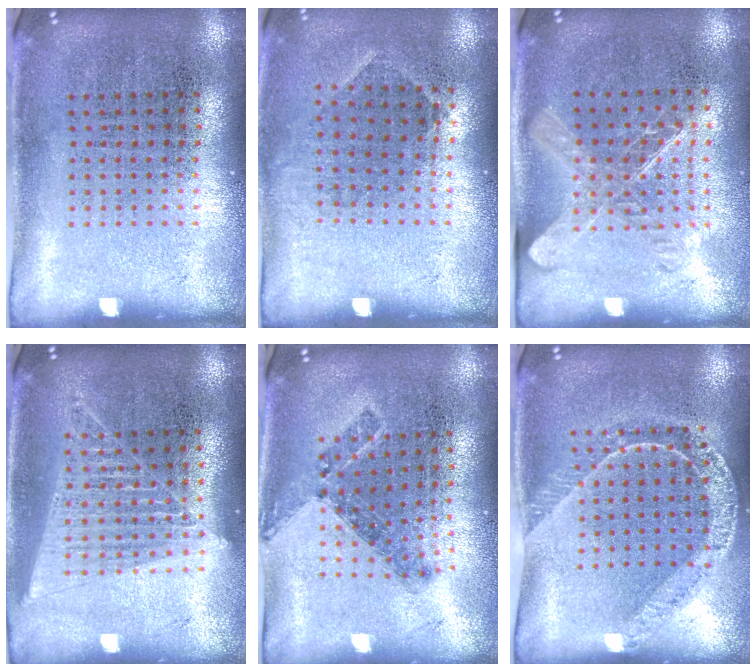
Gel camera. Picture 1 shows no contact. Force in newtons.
{"total": 0.8, "press": 0.7, "slide": 0.5}
{"total": 1.5, "press": 1.3, "slide": 0.7}
{"total": 1.5, "press": 1.4, "slide": 0.6}
{"total": 0.8, "press": 0.8, "slide": 0.3}
{"total": 1.6, "press": 1.5, "slide": 0.5}